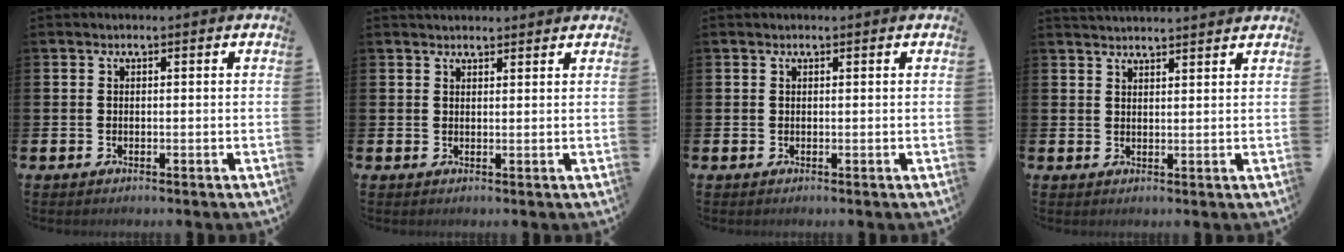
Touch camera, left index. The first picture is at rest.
{"total": 1.9, "force": [1.8, 0.5, 0.1], "torque": [0.006, -0.006, 0.032]}
{"total": 0.0}
{"total": 2.7, "force": [2.7, 0.0, 0.0], "torque": [-0.004, -0.012, 0.050]}